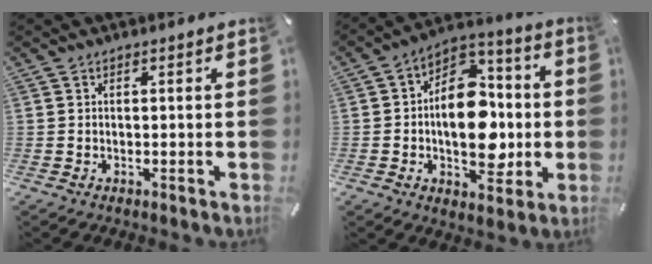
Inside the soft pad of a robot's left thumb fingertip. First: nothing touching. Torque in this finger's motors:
{"motor_torque": [1.72, 3.29, 1.04, -0.65, 0.32]}